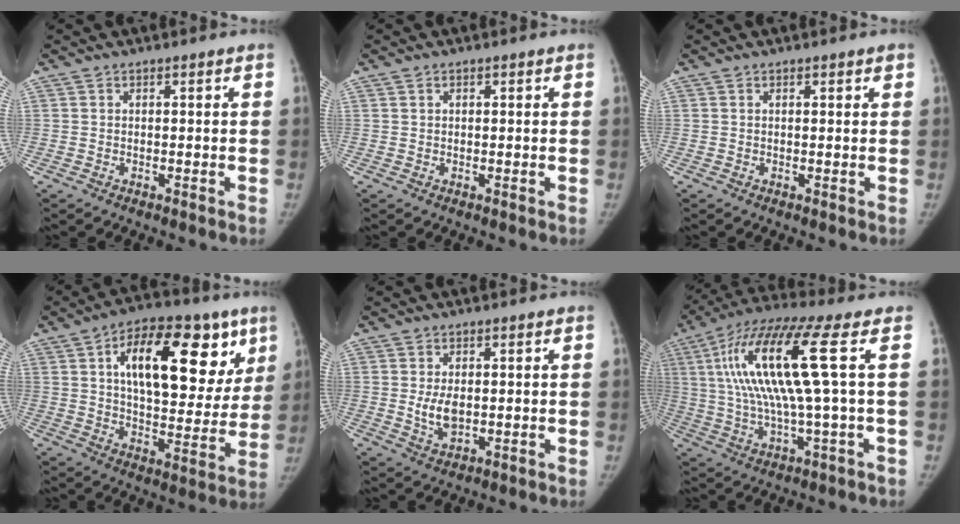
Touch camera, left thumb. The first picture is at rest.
{"total": 0.8, "force": [0.3, 0.6, 0.3], "torque": [0.000, 0.000, 0.005]}
{"total": 1.0, "force": [0.5, 0.4, 0.7], "torque": [-0.007, 0.000, 0.005]}
{"total": 24.6, "force": [9.4, 12.3, 19.1], "torque": [-0.233, -0.008, 0.142]}
{"total": 4.7, "force": [0.1, 2.7, 3.8], "torque": [-0.067, -0.011, 0.009]}
{"total": 18.1, "force": [3.7, 1.9, 17.6], "torque": [-0.378, 0.016, 0.062]}